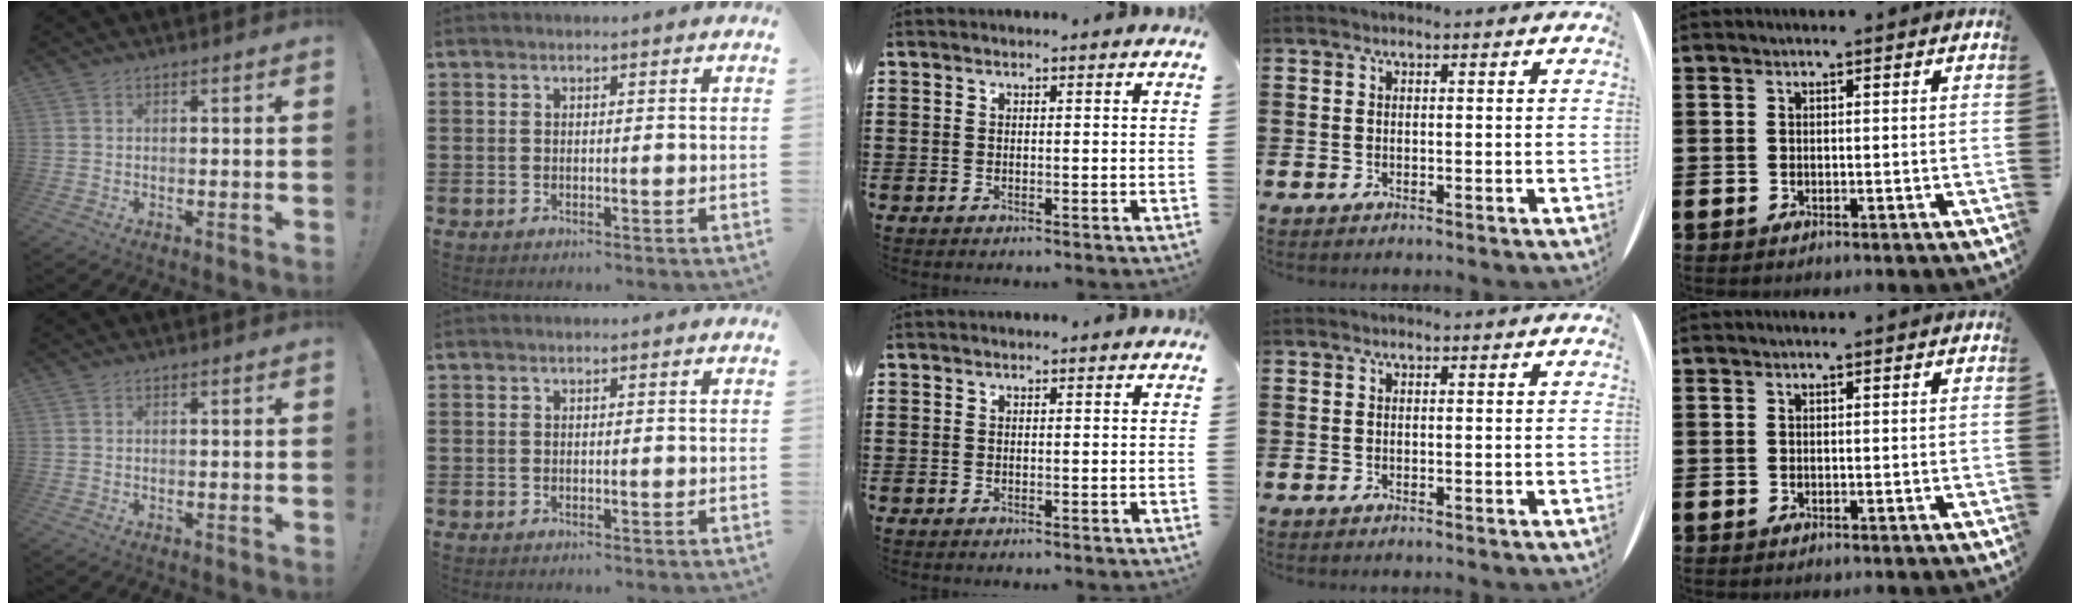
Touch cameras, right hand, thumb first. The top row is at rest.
{}